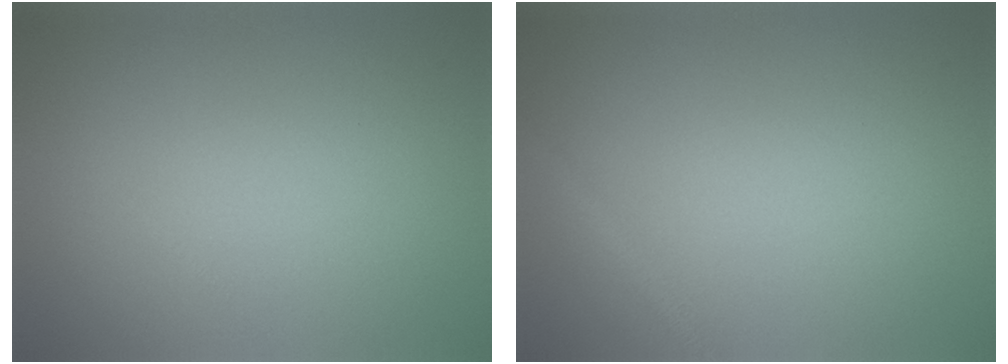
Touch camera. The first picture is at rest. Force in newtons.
{"total": 1.3, "press": 1.3, "slide": 0.1}